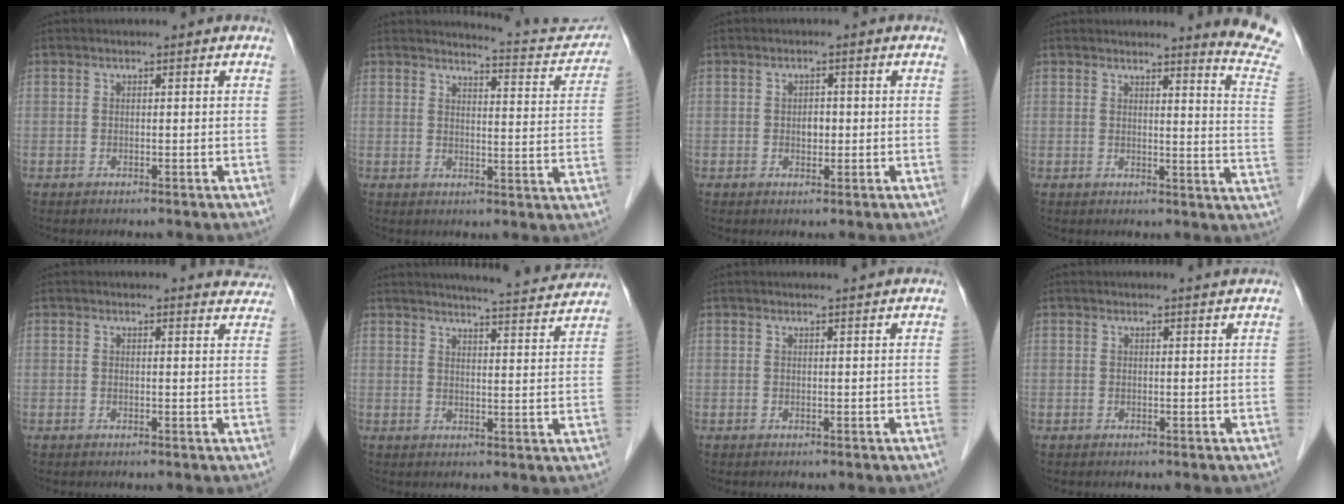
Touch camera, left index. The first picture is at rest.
{"total": 10.4, "force": [10.4, 0.7, 0.9], "torque": [-0.004, -0.040, 0.109]}
{"total": 1.7, "force": [-0.1, 1.1, 1.3], "torque": [-0.019, 0.002, 0.000]}
{"total": 9.2, "force": [8.9, -1.6, 1.8], "torque": [-0.018, -0.099, 0.079]}
{"total": 5.0, "force": [5.0, 0.7, 0.2], "torque": [0.007, -0.019, 0.028]}
{"total": 13.6, "force": [12.9, 0.3, 4.1], "torque": [-0.061, -0.019, 0.153]}
{"total": 2.8, "force": [2.7, -0.5, 0.9], "torque": [-0.012, 0.007, 0.034]}
{"total": 2.4, "force": [2.2, -0.6, 0.6], "torque": [-0.013, -0.001, 0.025]}